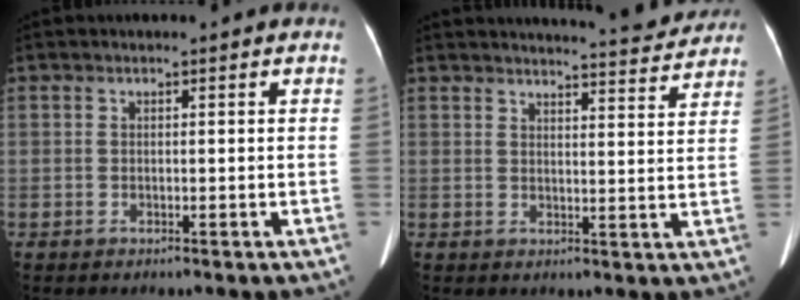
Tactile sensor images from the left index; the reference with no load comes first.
{"total": 10.5, "force": [10.2, 0.6, 2.3], "torque": [-0.029, -0.012, 0.114]}